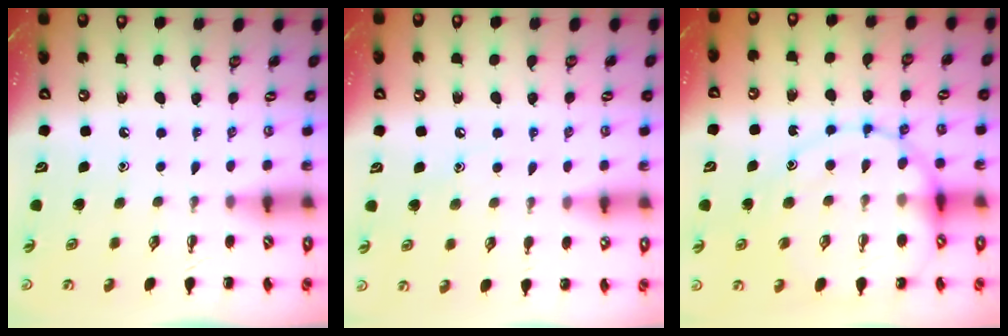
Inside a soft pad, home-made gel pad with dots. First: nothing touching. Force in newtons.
{"total": 7.4, "press": 7.2, "slide": 1.9}
{"total": 15.2, "press": 15.1, "slide": 2.0}